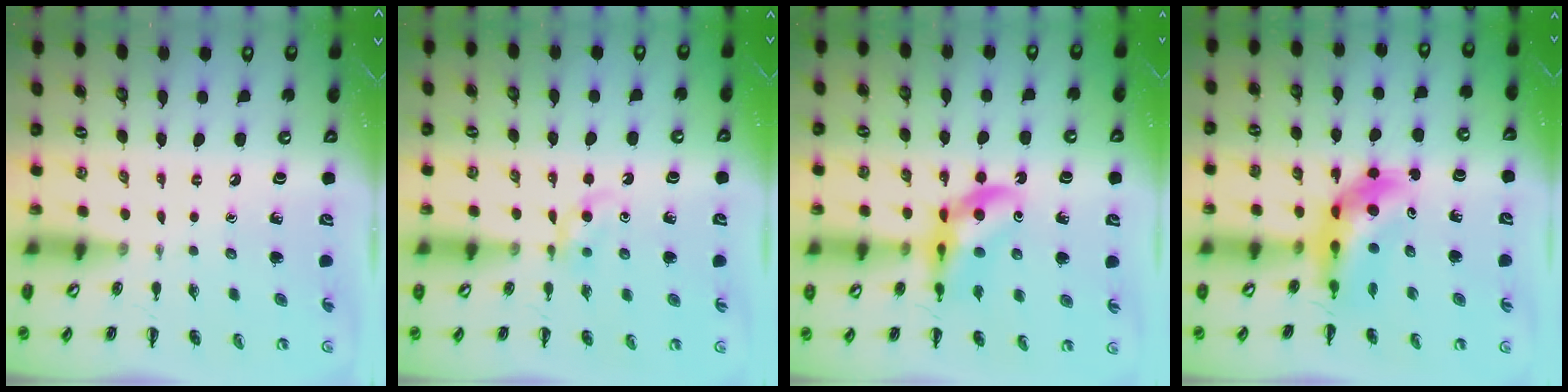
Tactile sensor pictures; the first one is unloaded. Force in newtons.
{"total": 3.6, "press": 3.3, "slide": 1.3}
{"total": 12.1, "press": 11.6, "slide": 3.4}
{"total": 7.7, "press": 7.4, "slide": 2.2}